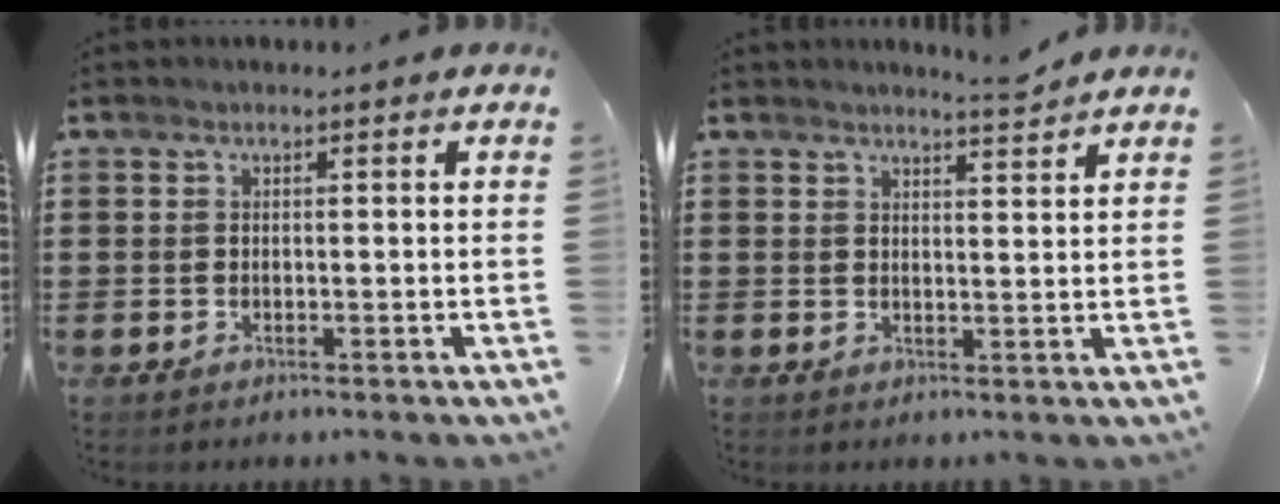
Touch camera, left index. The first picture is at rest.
{"total": 3.3, "force": [3.2, -0.3, 0.8], "torque": [-0.016, -0.011, 0.058]}